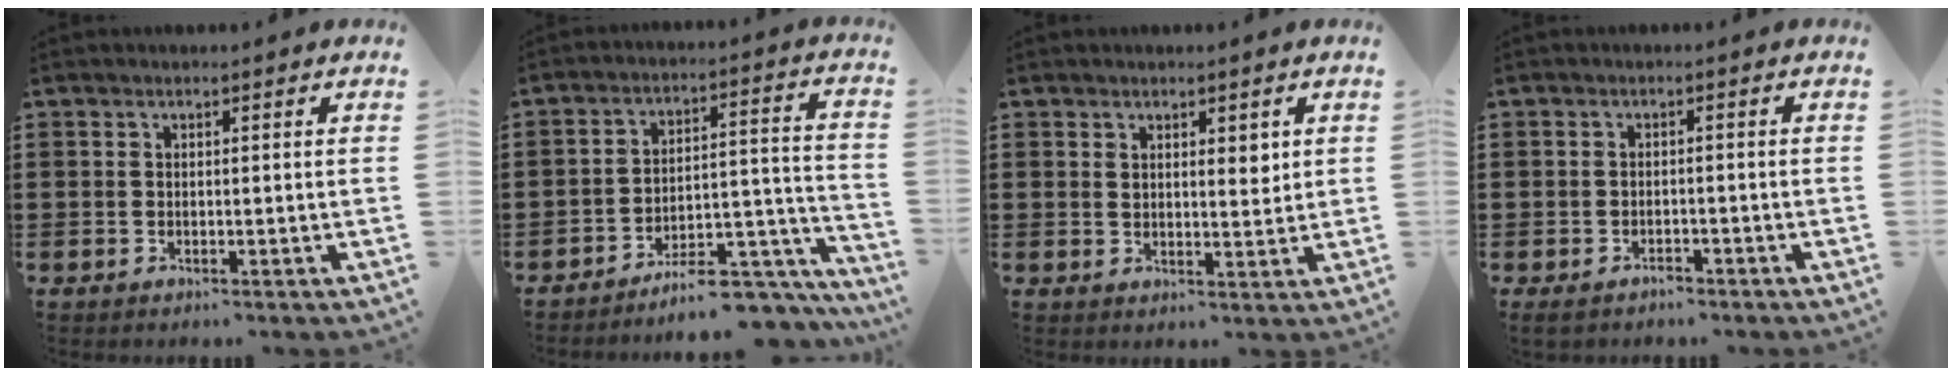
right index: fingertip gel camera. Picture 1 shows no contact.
{"total": 7.8, "force": [-6.7, 2.2, 3.3], "torque": [-0.043, 0.023, -0.123]}
{"total": 2.7, "force": [1.6, 1.2, 1.9], "torque": [-0.031, 0.001, 0.026]}
{"total": 1.8, "force": [-1.7, 0.4, 0.4], "torque": [-0.011, 0.000, -0.034]}